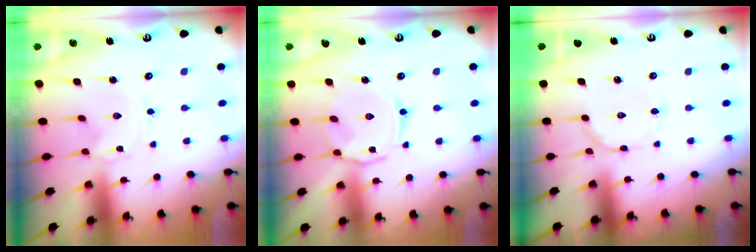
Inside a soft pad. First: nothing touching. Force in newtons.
{"total": 5.2, "press": 5.2, "slide": 0.4}
{"total": 2.5, "press": 2.5, "slide": 0.1}